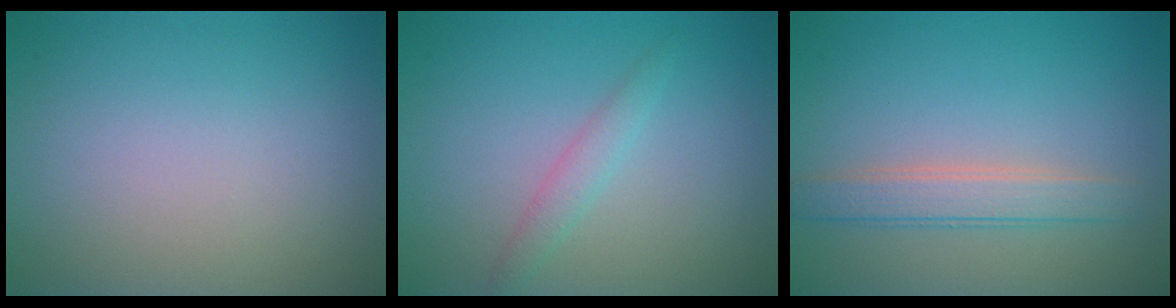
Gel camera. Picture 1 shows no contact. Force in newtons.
{"total": 1.5, "press": 1.5, "slide": 0.0}
{"total": 2.8, "press": 2.8, "slide": 0.3}